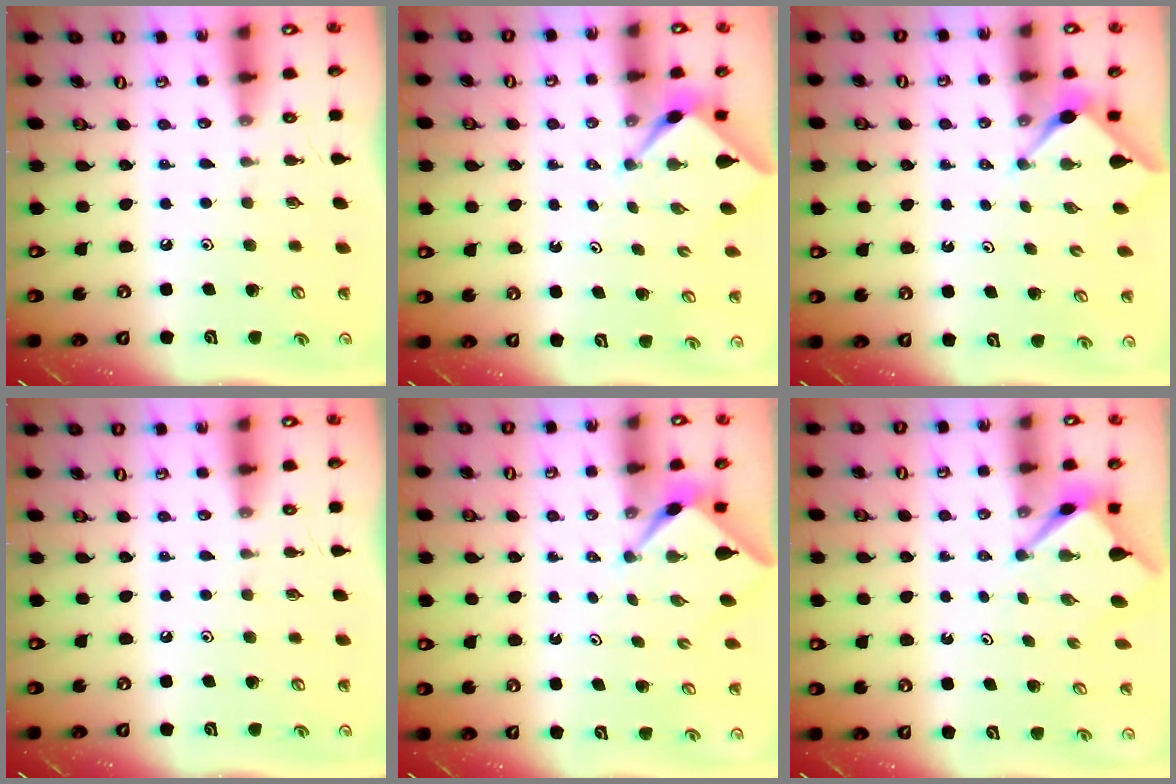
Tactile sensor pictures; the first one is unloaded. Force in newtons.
{"total": 2.4, "press": 2.4, "slide": 0.1}
{"total": 2.9, "press": 2.9, "slide": 0.3}
{"total": 0.0}
{"total": 2.2, "press": 2.2, "slide": 0.2}
{"total": 2.9, "press": 2.9, "slide": 0.2}